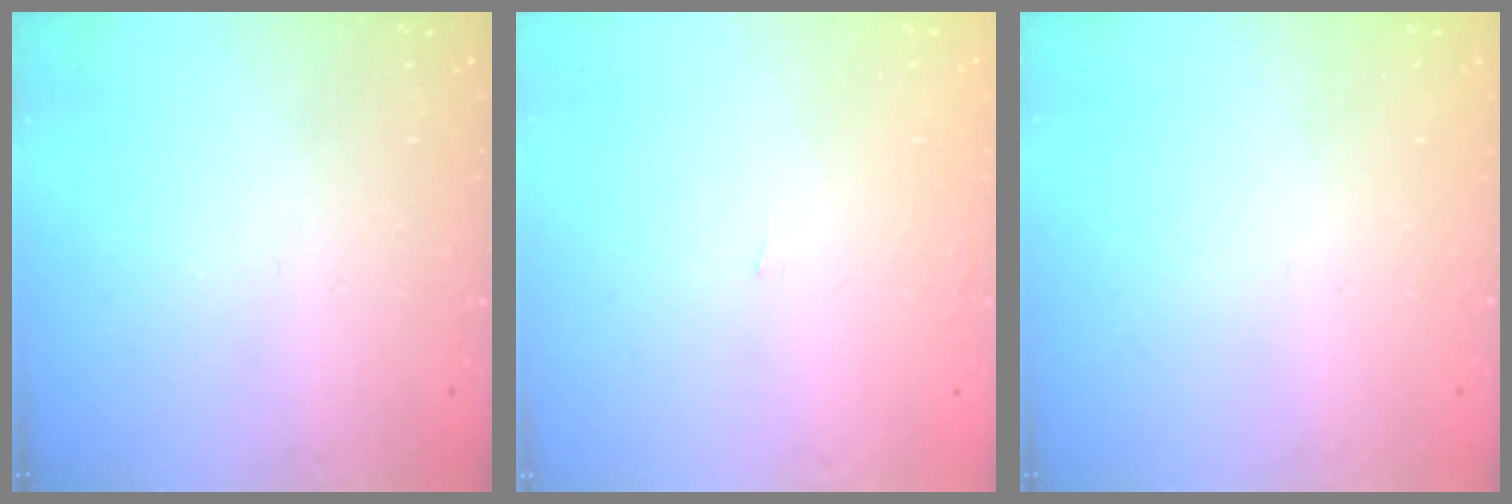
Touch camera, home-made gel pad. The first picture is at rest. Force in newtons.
{"total": 0.9, "press": 0.9, "slide": 0.0}
{"total": 0.0}